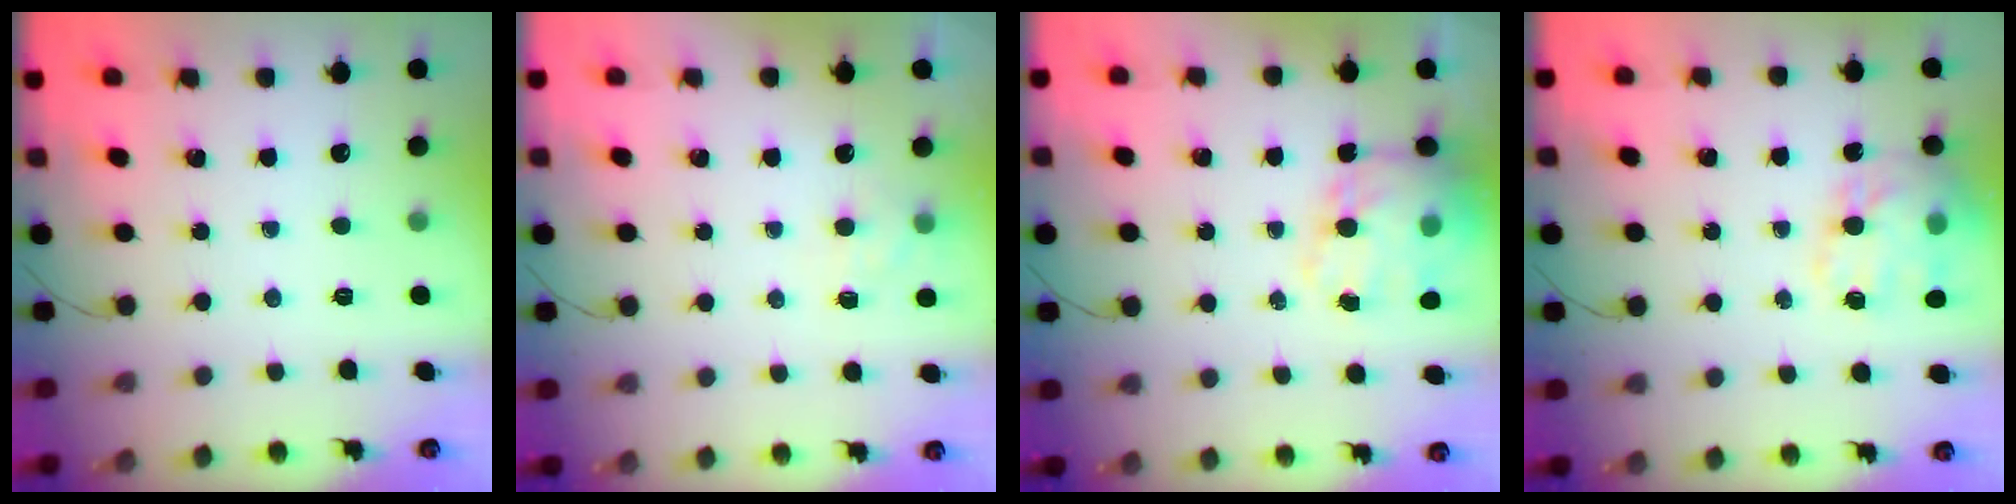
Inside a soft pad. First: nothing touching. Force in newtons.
{"total": 6.8, "press": 6.6, "slide": 1.5}
{"total": 18.5, "press": 18.1, "slide": 4.0}
{"total": 18.0, "press": 17.6, "slide": 3.4}